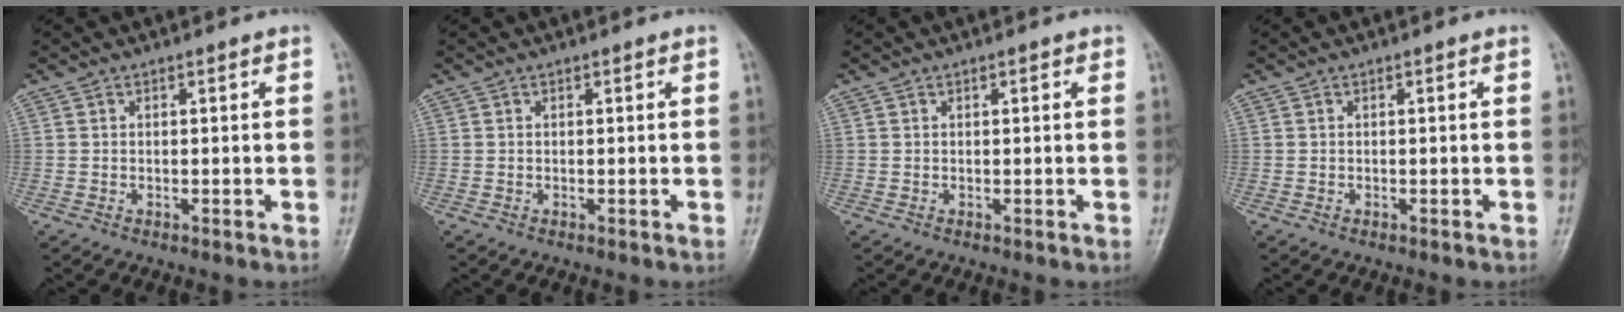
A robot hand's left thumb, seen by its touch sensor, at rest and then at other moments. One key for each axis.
{"total": 0.0}
{"total": 0.6, "fx": 0.3, "fy": 0.2, "fz": 0.5, "tx": -0.007, "ty": 0.000, "tz": 0.003}
{"total": 0.0}